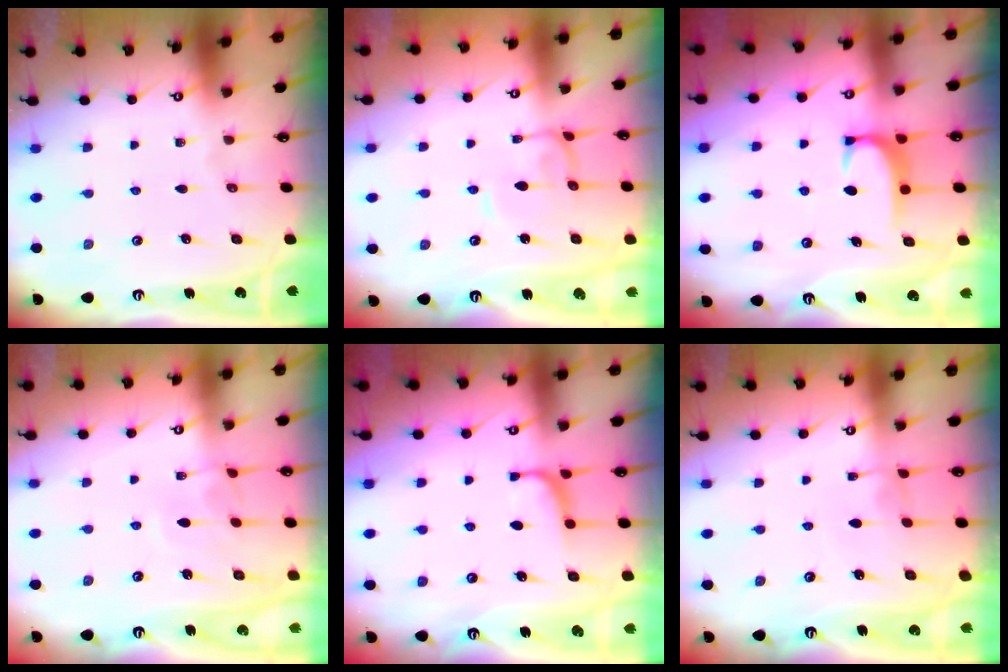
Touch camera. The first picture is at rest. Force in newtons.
{"total": 1.1, "press": 1.1, "slide": 0.2}
{"total": 1.6, "press": 1.5, "slide": 0.5}
{"total": 1.2, "press": 1.2, "slide": 0.4}
{"total": 2.2, "press": 2.2, "slide": 0.3}
{"total": 1.4, "press": 1.3, "slide": 0.4}